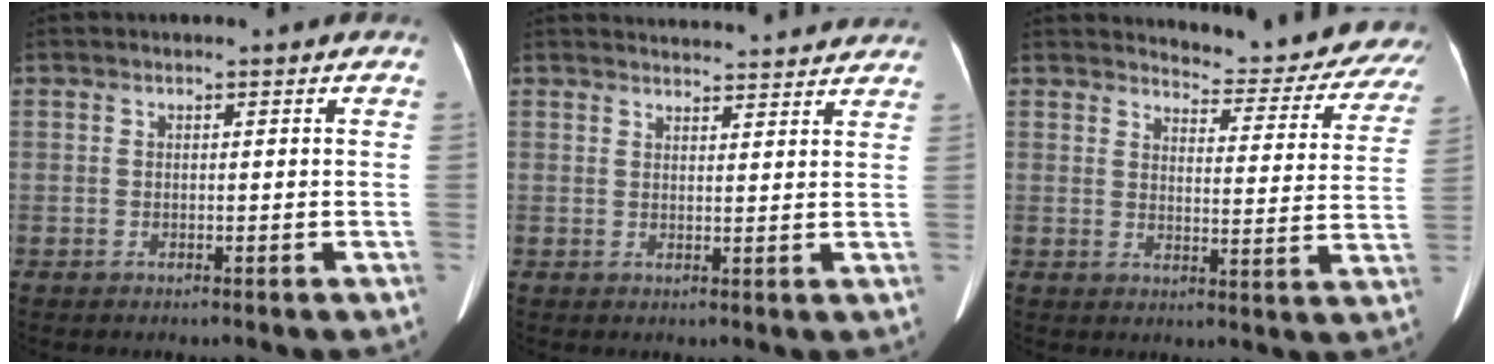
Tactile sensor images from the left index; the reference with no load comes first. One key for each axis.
{"total": 11.5, "fx": 11.2, "fy": 1.4, "fz": 2.3, "tx": -0.019, "ty": 0.018, "tz": 0.122}
{"total": 15.4, "fx": 14.9, "fy": 2.2, "fz": 3.2, "tx": -0.021, "ty": -0.072, "tz": 0.153}